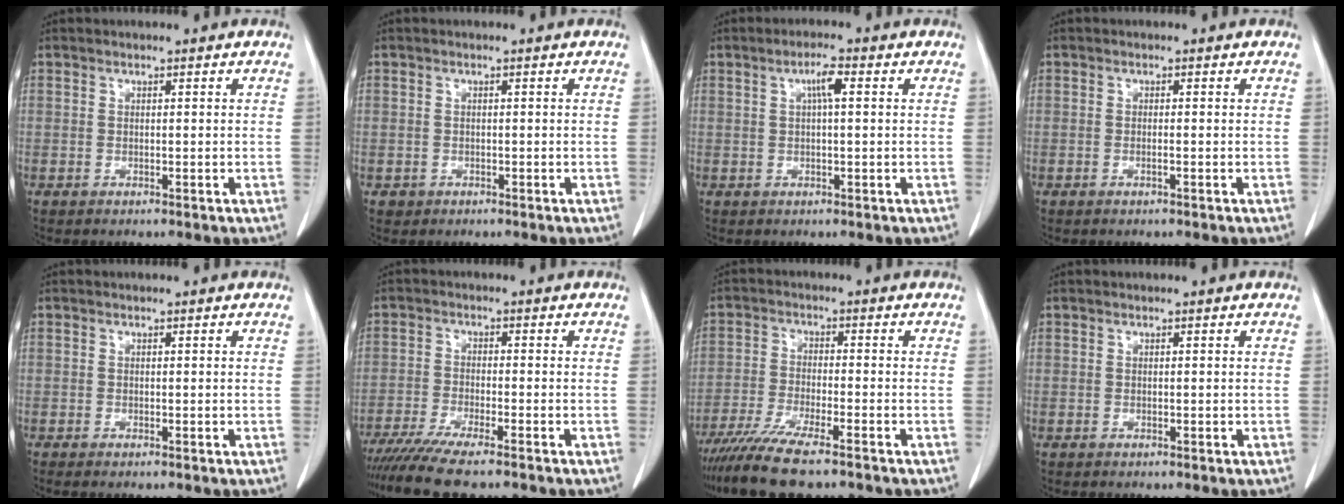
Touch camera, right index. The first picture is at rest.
{"total": 1.1, "force": [-0.3, 1.0, 0.0], "torque": [-0.003, 0.005, -0.002]}
{"total": 2.9, "force": [0.8, 0.2, 2.8], "torque": [-0.052, 0.005, 0.013]}
{"total": 0.7, "force": [-0.3, -0.1, 0.6], "torque": [-0.012, 0.000, -0.005]}
{"total": 0.6, "force": [-0.5, -0.1, 0.3], "torque": [-0.008, -0.003, -0.008]}
{"total": 10.0, "force": [-8.3, 0.2, 5.5], "torque": [-0.086, -0.024, -0.136]}
{"total": 10.6, "force": [-8.3, 0.9, 6.5], "torque": [-0.114, -0.027, -0.141]}
{"total": 0.0}